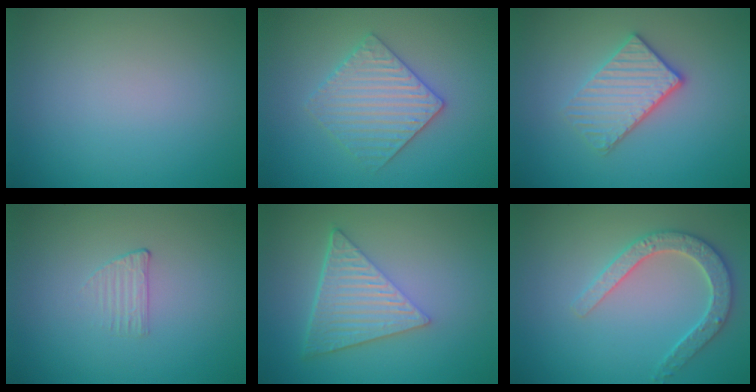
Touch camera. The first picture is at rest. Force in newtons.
{"total": 3.5, "press": 3.4, "slide": 0.7}
{"total": 3.5, "press": 3.1, "slide": 1.7}
{"total": 1.0, "press": 0.3, "slide": 1.0}
{"total": 6.4, "press": 4.4, "slide": 4.6}
{"total": 3.3, "press": 3.2, "slide": 0.8}